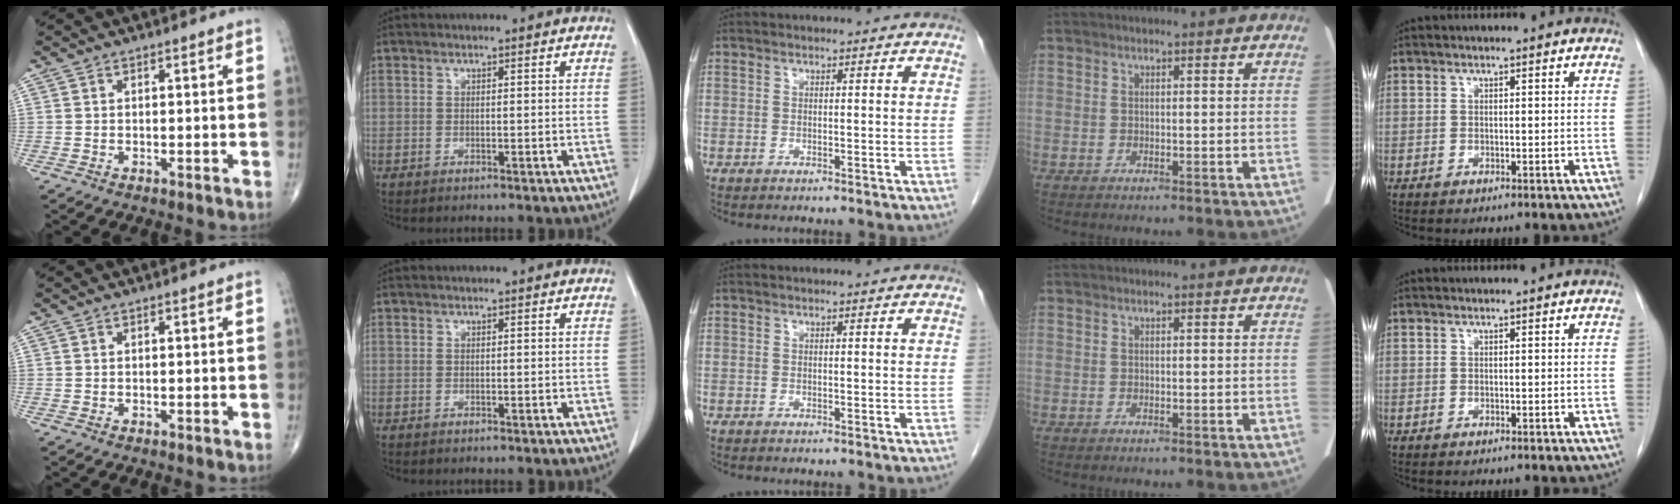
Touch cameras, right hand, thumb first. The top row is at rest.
{}